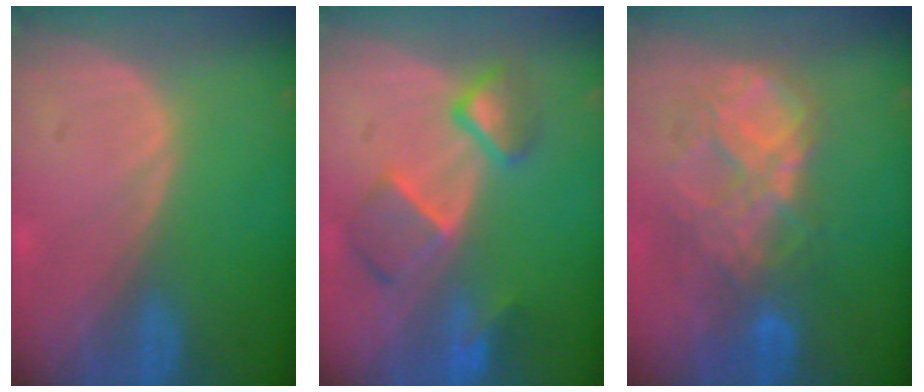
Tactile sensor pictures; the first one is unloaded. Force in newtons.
{"total": 7.4, "press": 6.8, "slide": 2.8}
{"total": 9.0, "press": 7.7, "slide": 4.6}